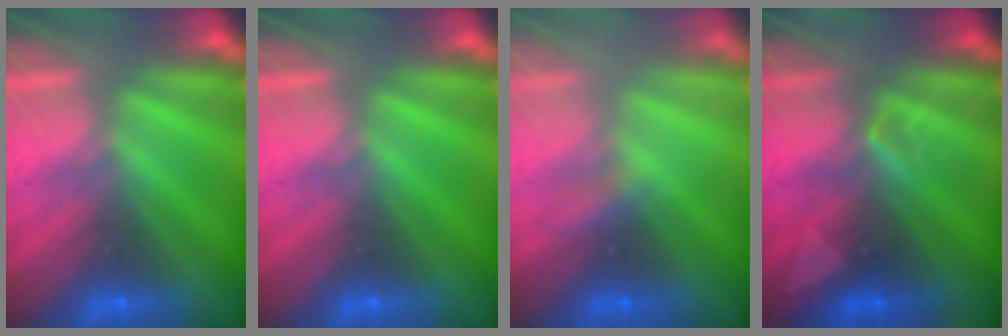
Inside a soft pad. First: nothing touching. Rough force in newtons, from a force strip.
{"total": 0.0}
{"total": 2.1}
{"total": 2.4}